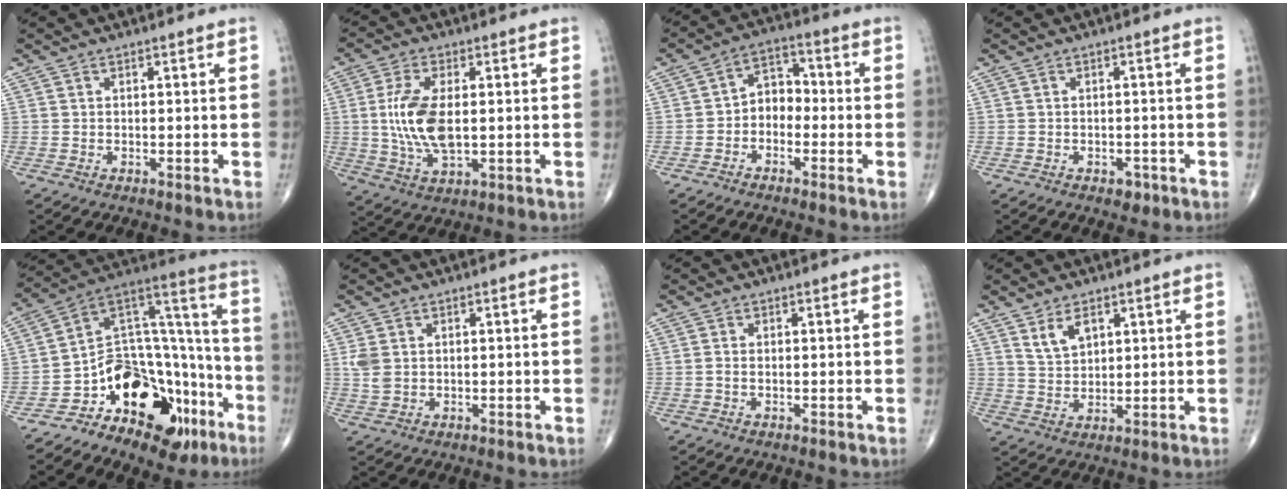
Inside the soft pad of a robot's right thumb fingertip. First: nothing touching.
{"total": 11.1, "force": [0.5, 5.3, 9.8], "torque": [-0.206, -0.009, 0.014]}
{"total": 5.8, "force": [-1.6, 4.4, 3.5], "torque": [-0.027, 0.032, -0.046]}
{"total": 2.0, "force": [-1.1, 1.4, 1.0], "torque": [-0.005, 0.002, -0.011]}
{"total": 23.3, "force": [-12.0, 13.0, 15.1], "torque": [-0.167, 0.120, -0.186]}
{"total": 3.1, "force": [0.6, 2.2, 2.1], "torque": [-0.048, 0.002, 0.017]}
{"total": 0.9, "force": [-0.1, 0.5, 0.7], "torque": [-0.017, 0.001, 0.000]}
{"total": 4.9, "force": [2.8, 2.7, 3.0], "torque": [-0.046, -0.017, 0.059]}